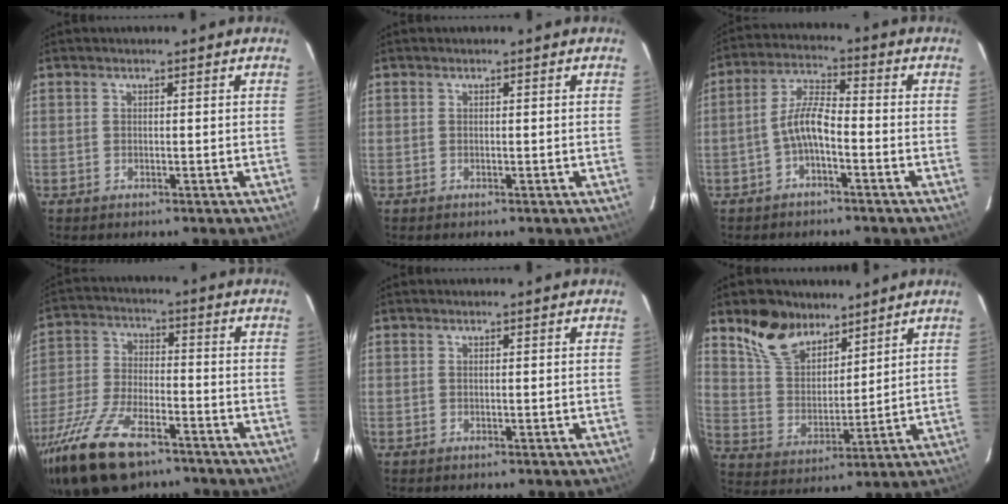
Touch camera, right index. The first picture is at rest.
{"total": 0.0}
{"total": 5.5, "force": [-2.5, 1.6, 4.7], "torque": [-0.102, 0.016, -0.048]}
{"total": 18.8, "force": [-13.0, 7.4, 11.3], "torque": [-0.246, -0.033, -0.238]}
{"total": 0.0}
{"total": 11.9, "force": [8.6, 6.4, 5.1], "torque": [-0.104, 0.017, 0.170]}